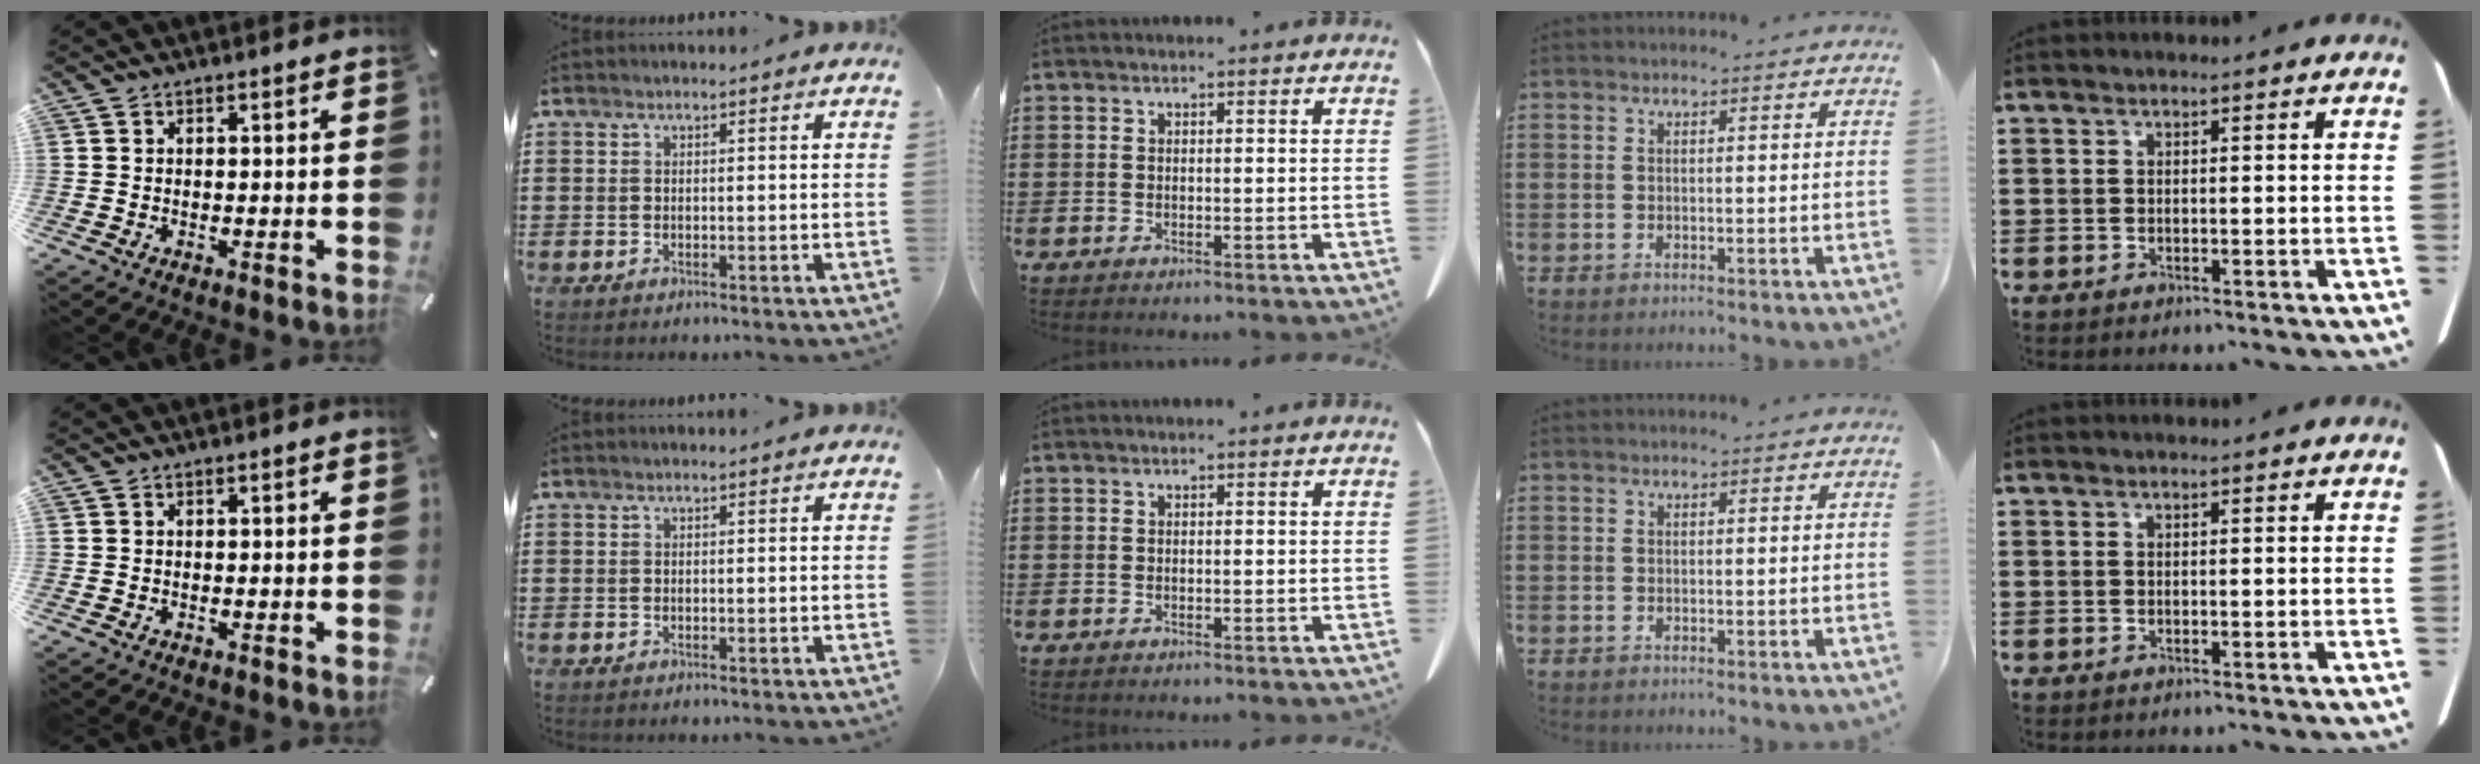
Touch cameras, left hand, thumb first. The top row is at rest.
{}